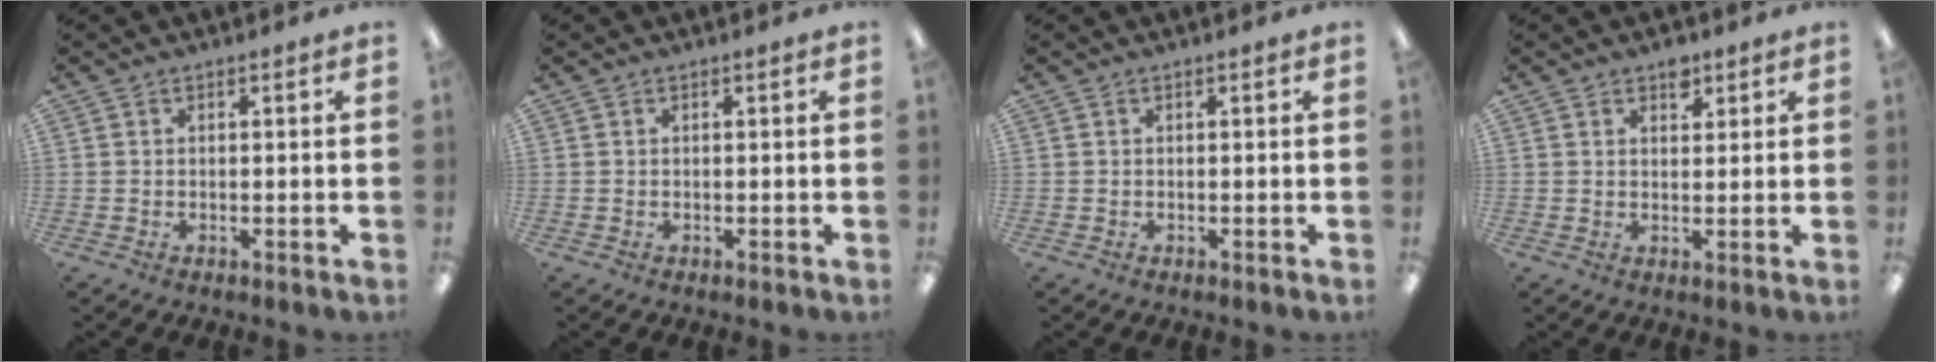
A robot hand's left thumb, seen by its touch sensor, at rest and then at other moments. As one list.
[{"total": 0.0}, {"total": 0.0}, {"total": 1.8, "force": [1.2, 1.1, 0.8], "torque": [0.000, -0.003, 0.018]}]